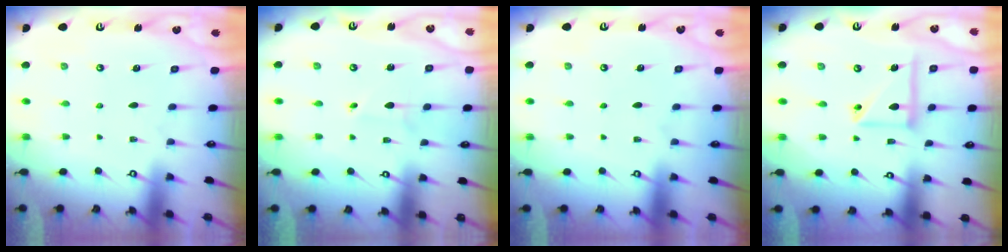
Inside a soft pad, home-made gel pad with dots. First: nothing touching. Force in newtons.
{"total": 2.2, "press": 2.2, "slide": 0.1}
{"total": 0.0}
{"total": 12.3, "press": 12.3, "slide": 1.3}